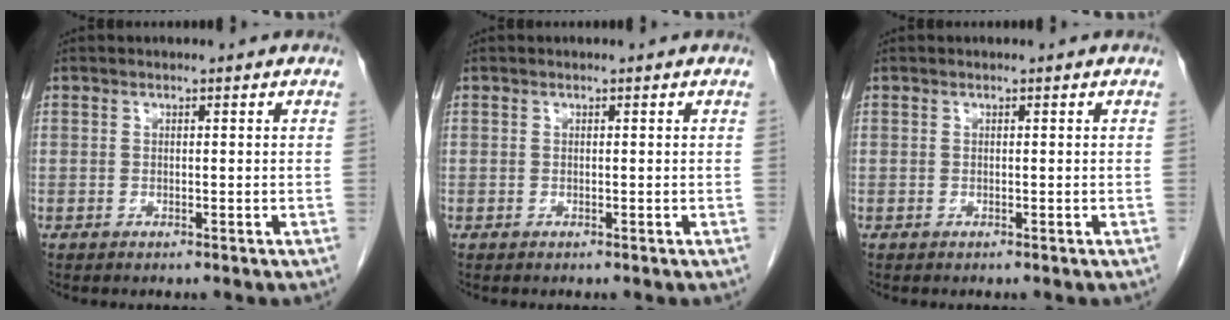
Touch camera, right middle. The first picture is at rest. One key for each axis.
{"total": 0.0}
{"total": 0.0}